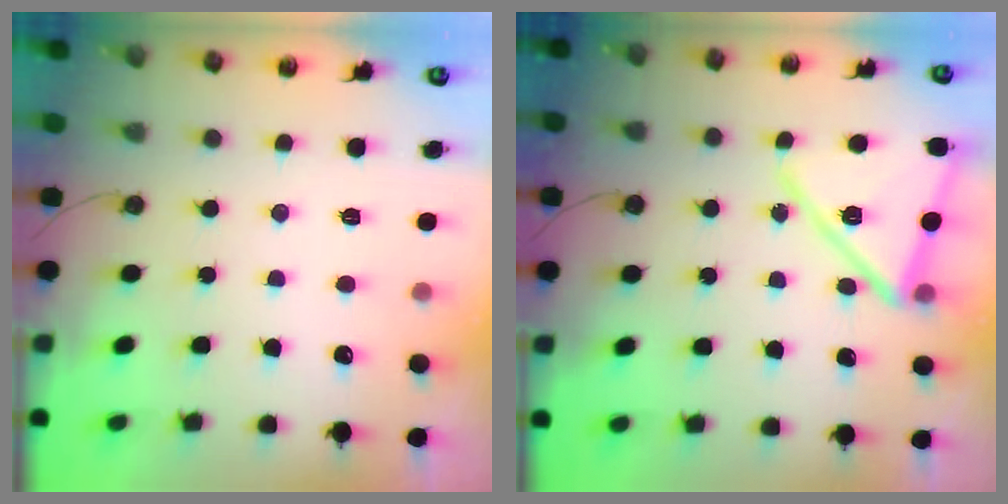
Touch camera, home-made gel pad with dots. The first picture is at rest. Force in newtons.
{"total": 15.2, "press": 15.1, "slide": 1.3}